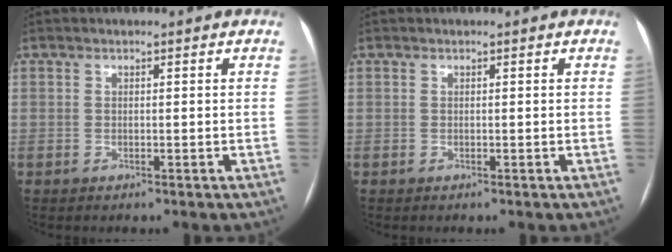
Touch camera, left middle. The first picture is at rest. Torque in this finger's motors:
{"motor_torque": [0.00, -0.04, 0.00, 0.00]}